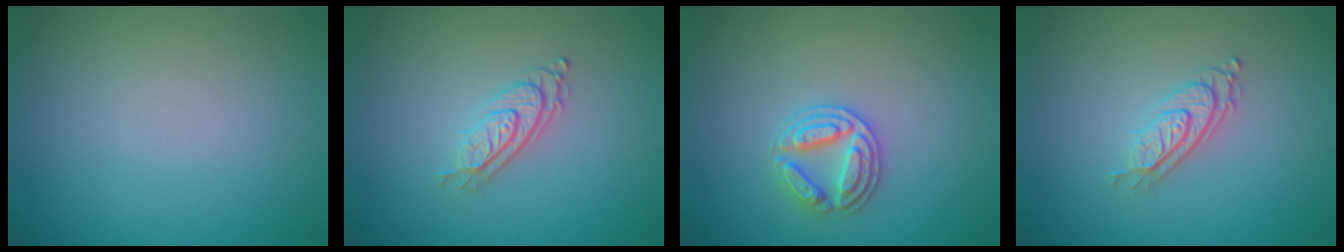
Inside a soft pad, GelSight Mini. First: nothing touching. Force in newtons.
{"total": 2.8, "press": 2.1, "slide": 1.9}
{"total": 2.8, "press": 2.7, "slide": 0.4}
{"total": 2.8, "press": 2.1, "slide": 1.9}